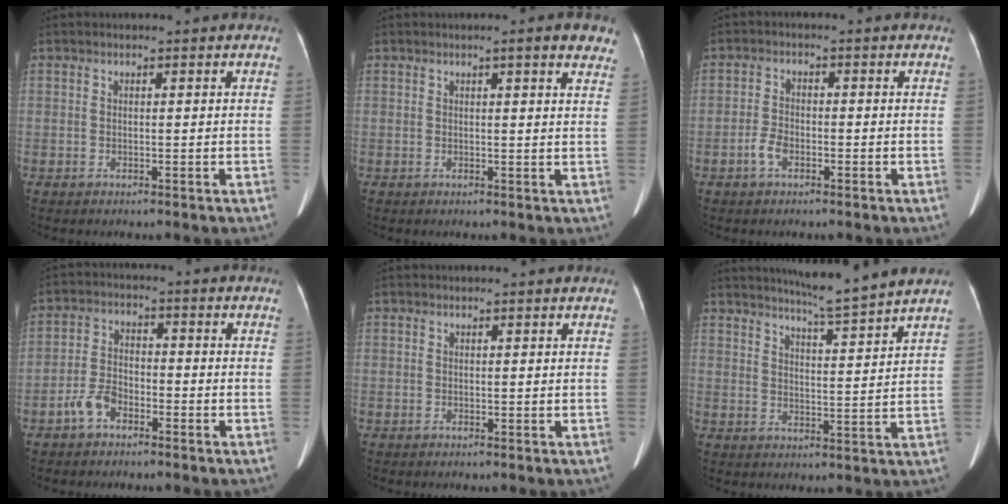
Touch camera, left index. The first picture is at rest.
{"total": 5.2, "force": [3.8, 0.6, 3.5], "torque": [-0.029, 0.004, 0.034]}
{"total": 2.8, "force": [-1.7, 1.4, 1.8], "torque": [-0.043, -0.001, -0.033]}
{"total": 4.7, "force": [-3.0, 2.5, 2.5], "torque": [-0.061, 0.004, -0.058]}
{"total": 1.5, "force": [1.5, 0.0, 0.4], "torque": [-0.010, 0.010, 0.019]}
{"total": 9.4, "force": [8.5, -1.8, 3.6], "torque": [-0.064, -0.013, 0.126]}